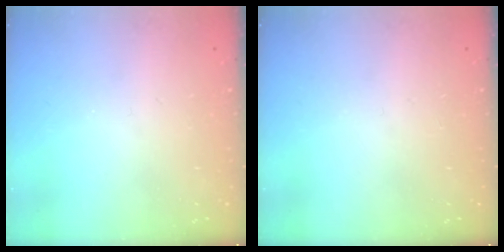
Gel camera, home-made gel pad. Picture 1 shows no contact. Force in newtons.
{"total": 0.0}